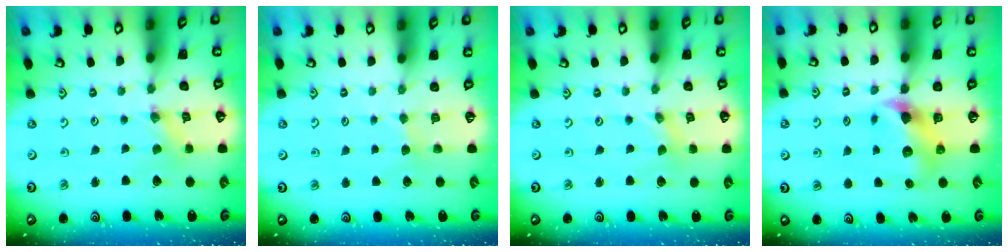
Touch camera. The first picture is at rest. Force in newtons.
{"total": 2.9, "press": 2.9, "slide": 0.4}
{"total": 0.0}
{"total": 7.7, "press": 7.6, "slide": 0.6}